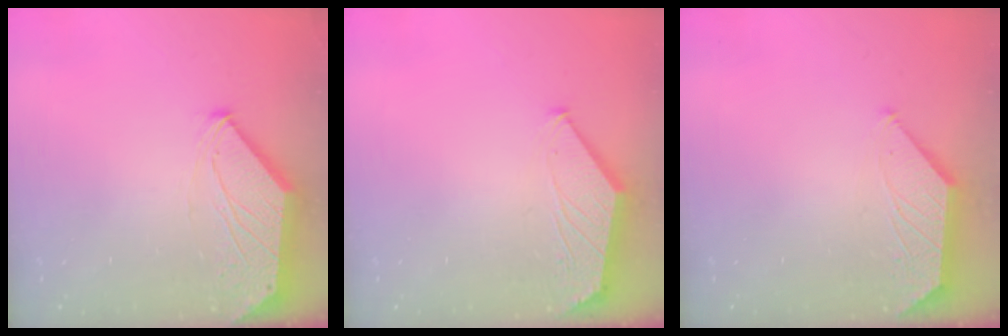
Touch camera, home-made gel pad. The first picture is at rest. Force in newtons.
{"total": 1.7, "press": 1.6, "slide": 0.4}
{"total": 1.5, "press": 1.4, "slide": 0.3}